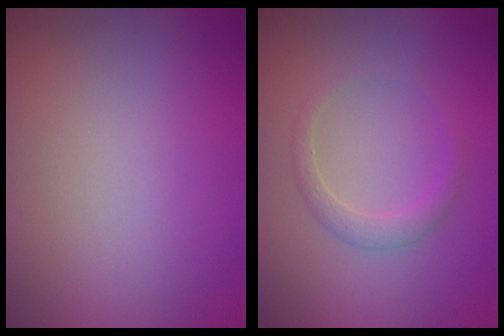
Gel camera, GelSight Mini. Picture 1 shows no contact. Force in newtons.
{"total": 1.6, "press": 1.6, "slide": 0.1}